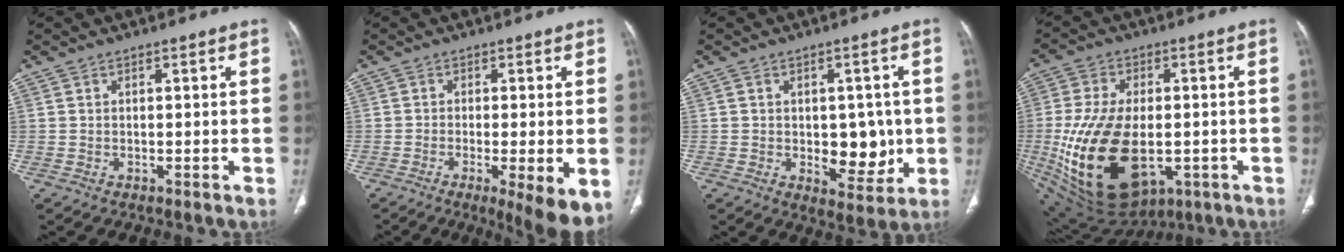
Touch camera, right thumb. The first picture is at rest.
{"total": 9.7, "force": [-3.6, 2.0, 8.8], "torque": [-0.132, -0.020, -0.054]}
{"total": 9.5, "force": [-0.8, 5.9, 7.4], "torque": [-0.054, -0.008, -0.001]}
{"total": 22.6, "force": [-4.1, 13.3, 17.8], "torque": [-0.334, -0.013, -0.040]}